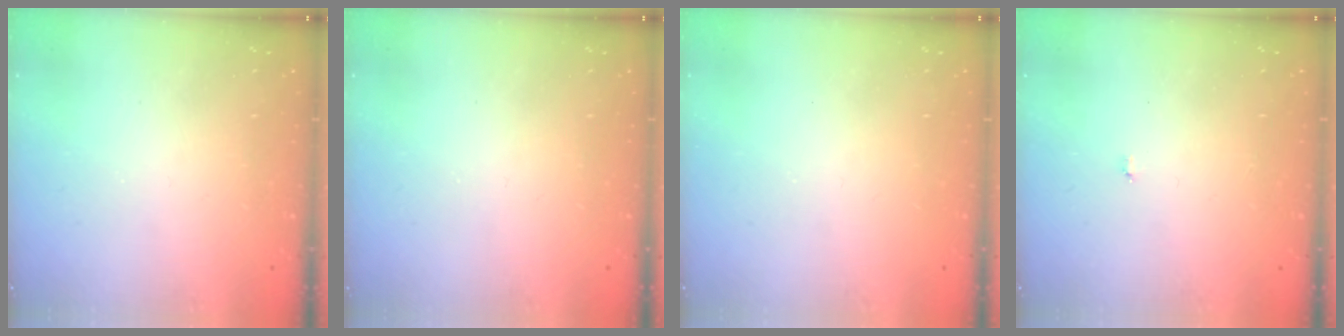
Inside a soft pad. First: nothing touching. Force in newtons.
{"total": 0.0}
{"total": 0.0}
{"total": 3.4, "press": 3.4, "slide": 0.4}